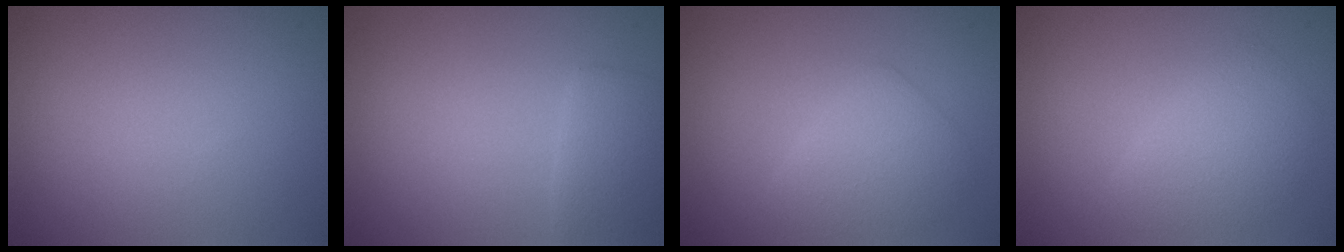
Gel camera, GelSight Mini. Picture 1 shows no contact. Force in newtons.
{"total": 2.1, "press": 2.1, "slide": 0.1}
{"total": 2.9, "press": 2.9, "slide": 0.2}
{"total": 2.9, "press": 2.9, "slide": 0.1}